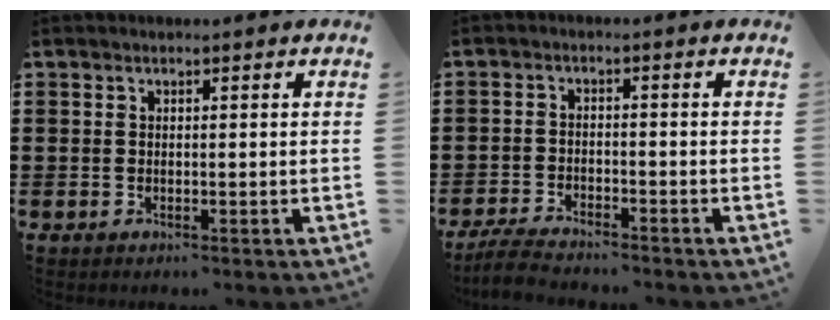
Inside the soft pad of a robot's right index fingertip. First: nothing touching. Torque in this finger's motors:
{"motor_torque": [-0.28, 0.27, 0.02, 0.00]}